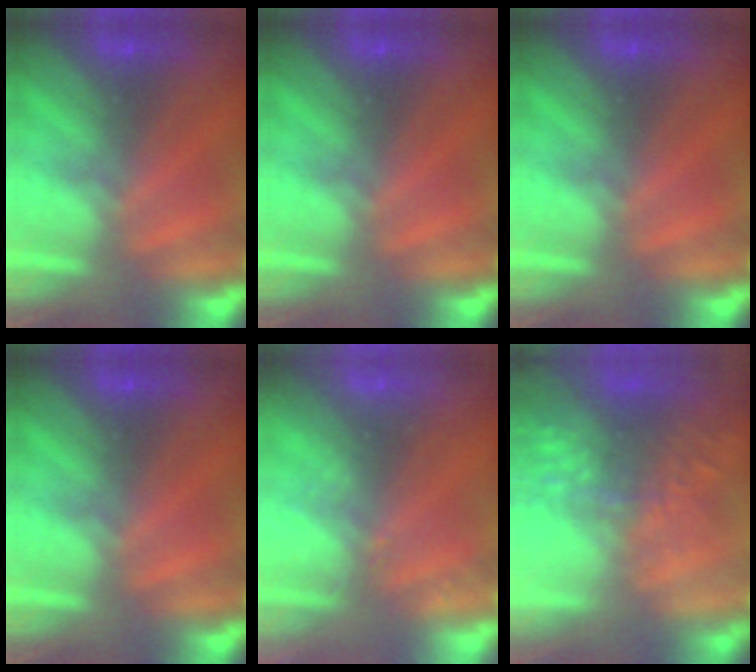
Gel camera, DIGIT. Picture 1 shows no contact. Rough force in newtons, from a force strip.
{"total": 0.0}
{"total": 0.0}
{"total": 0.0}
{"total": 2.4}
{"total": 6.4}